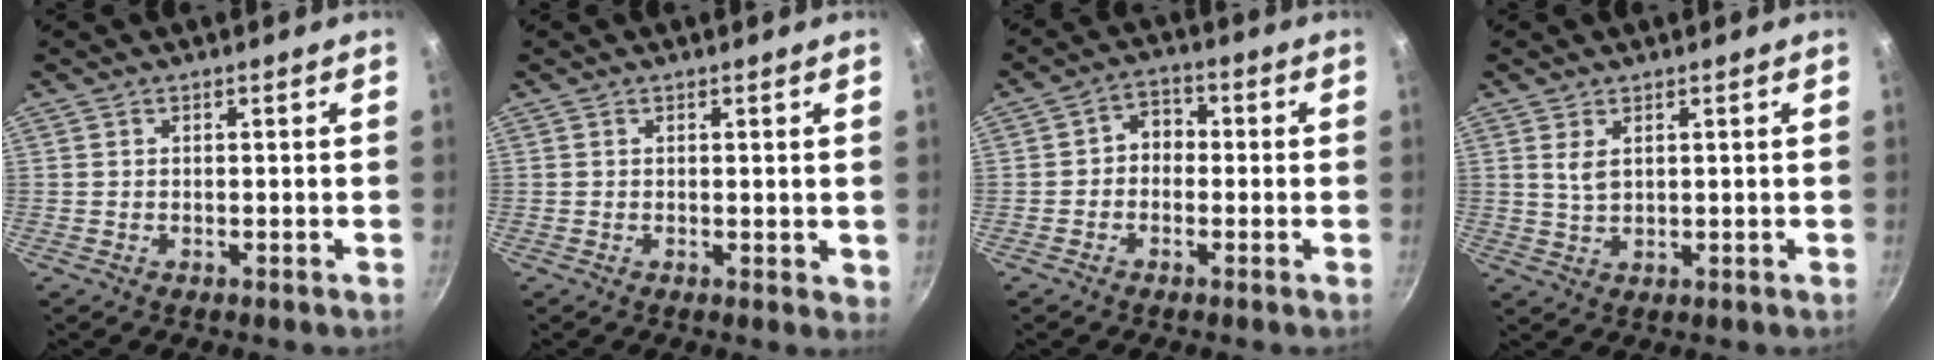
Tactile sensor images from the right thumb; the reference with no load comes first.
{"total": 1.6, "force": [0.4, 0.7, 1.4], "torque": [-0.013, -0.004, 0.004]}
{"total": 4.4, "force": [-0.7, 3.6, 2.5], "torque": [-0.013, 0.021, -0.025]}
{"total": 2.9, "force": [1.1, 1.6, 2.1], "torque": [-0.038, -0.008, 0.025]}